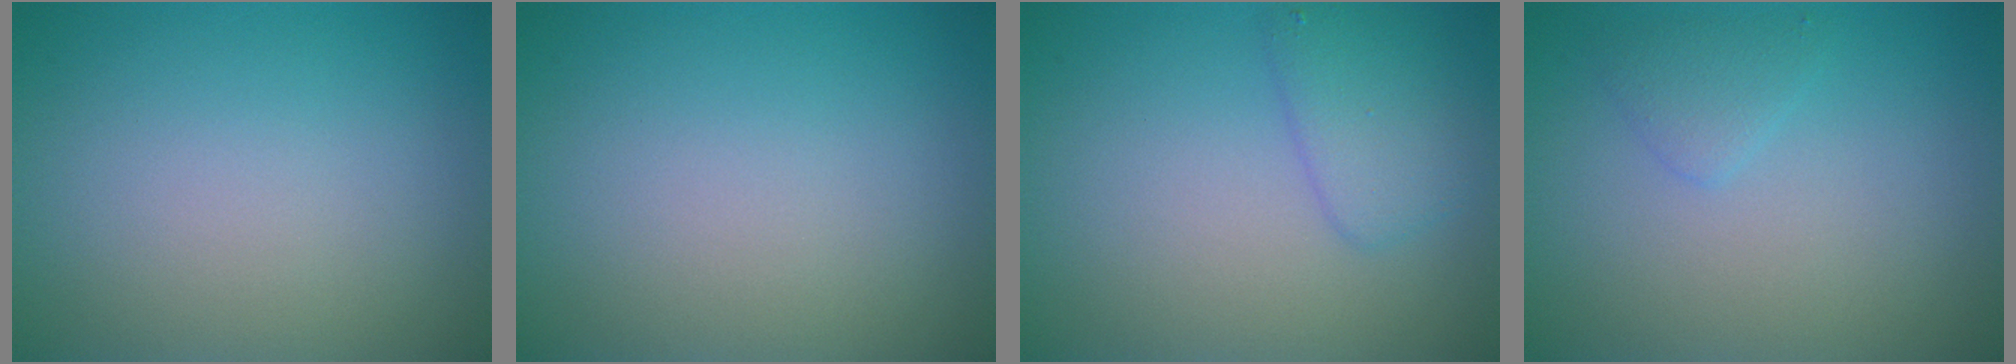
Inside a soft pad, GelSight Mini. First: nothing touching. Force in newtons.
{"total": 0.0}
{"total": 2.6, "press": 2.5, "slide": 0.2}
{"total": 1.3, "press": 1.3, "slide": 0.1}